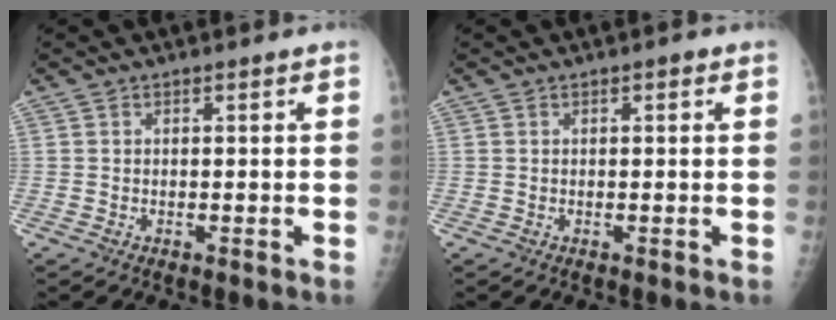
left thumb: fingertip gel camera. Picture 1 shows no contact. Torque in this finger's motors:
{"motor_torque": [0.19, 0.04, 0.15, 0.13, 0.01]}